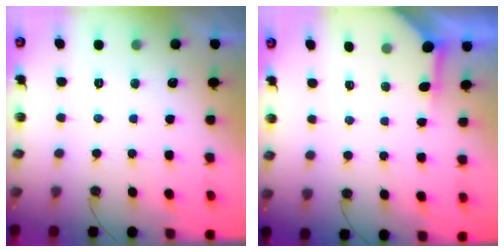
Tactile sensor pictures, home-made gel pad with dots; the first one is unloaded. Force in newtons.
{"total": 3.9, "press": 3.9, "slide": 0.5}